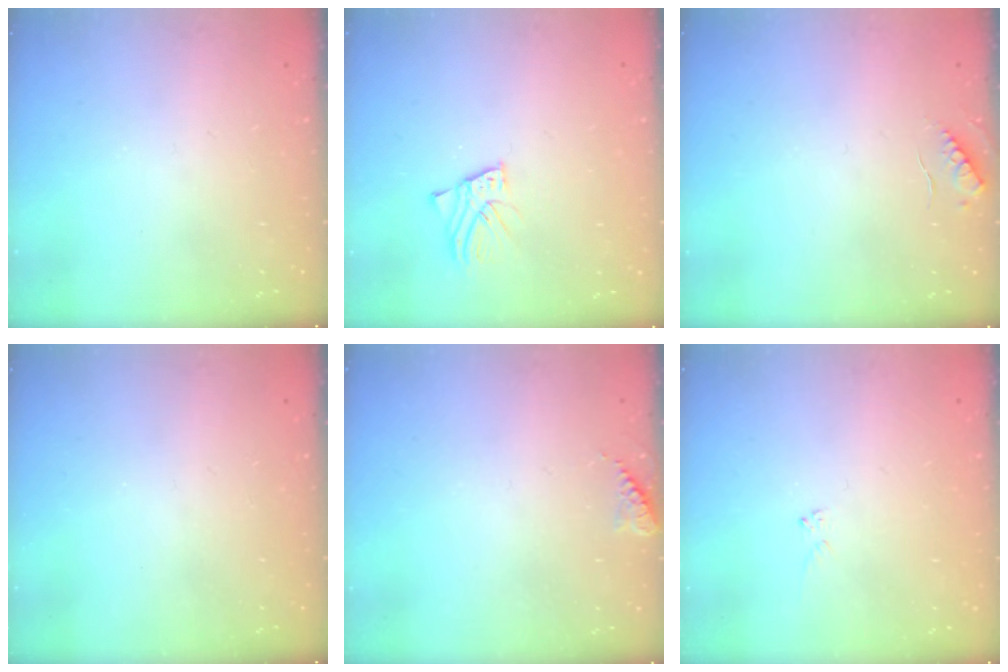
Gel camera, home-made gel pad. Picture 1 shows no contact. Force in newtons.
{"total": 3.0, "press": 2.9, "slide": 0.3}
{"total": 4.5, "press": 4.4, "slide": 0.4}
{"total": 0.0}
{"total": 6.6, "press": 6.6, "slide": 0.7}
{"total": 3.3, "press": 3.3, "slide": 0.0}